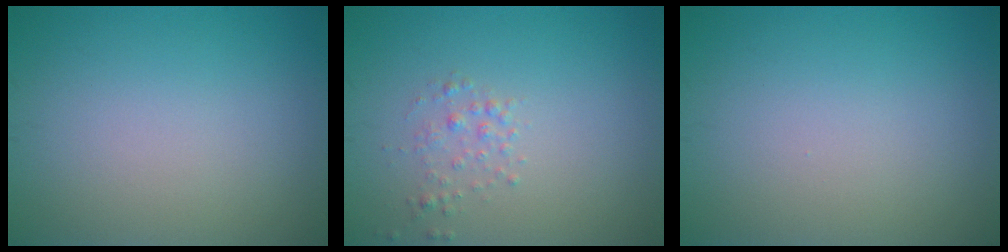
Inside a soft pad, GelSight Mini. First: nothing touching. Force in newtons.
{"total": 1.3, "press": 1.2, "slide": 0.1}
{"total": 0.0}